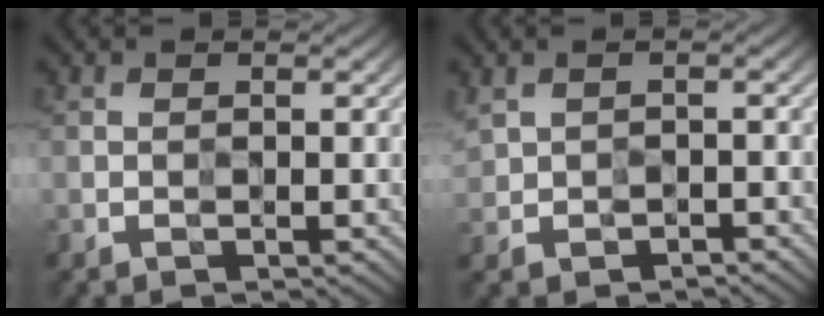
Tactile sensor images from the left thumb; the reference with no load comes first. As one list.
[{"total": 2.7, "force": [-0.7, 2.3, 1.4], "torque": [-0.029, -0.012, -0.015]}]